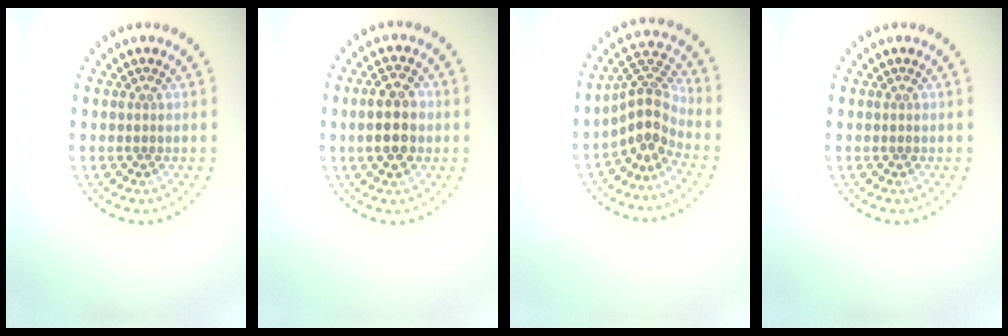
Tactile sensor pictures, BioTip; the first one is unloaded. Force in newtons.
{"total": 4.3, "press": 4.3, "slide": 0.3}
{"total": 3.8, "press": 2.8, "slide": 2.6}
{"total": 0.0}